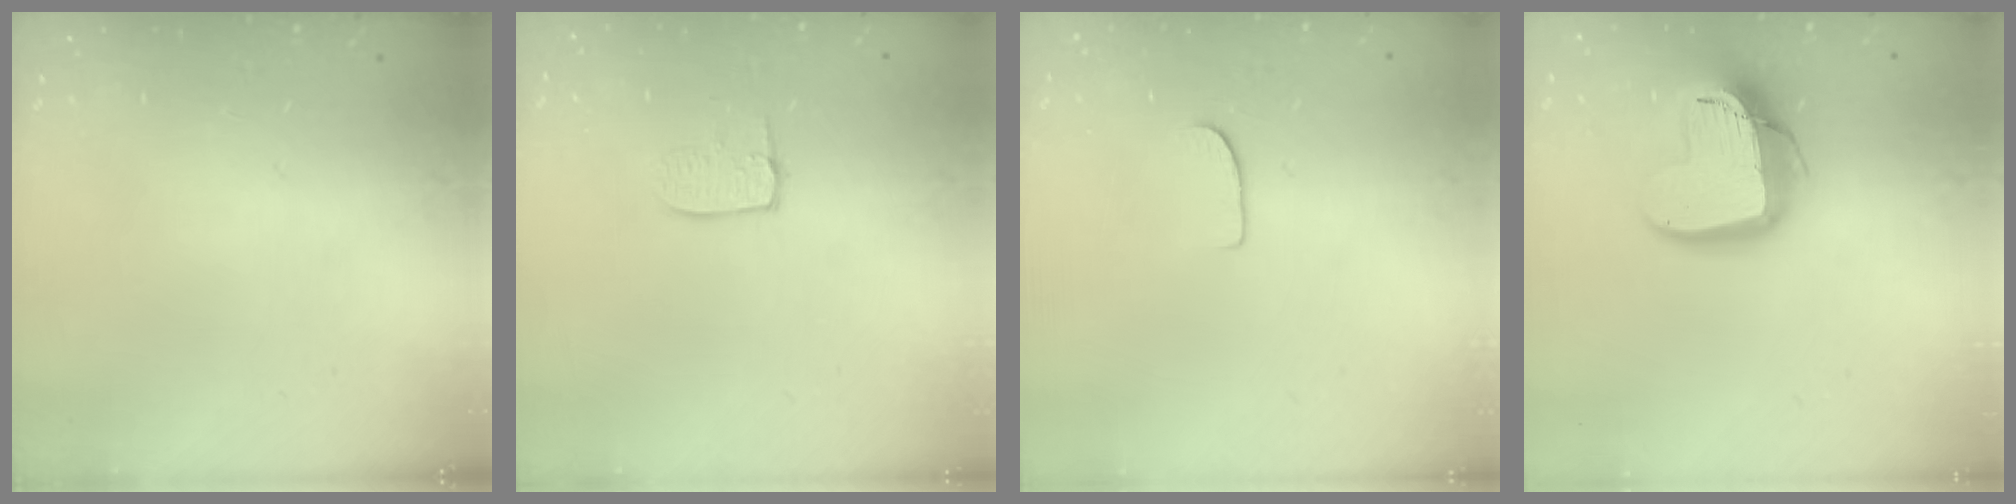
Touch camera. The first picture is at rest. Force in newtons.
{"total": 6.5, "press": 6.5, "slide": 0.6}
{"total": 5.2, "press": 5.2, "slide": 0.4}
{"total": 16.3, "press": 16.3, "slide": 1.4}